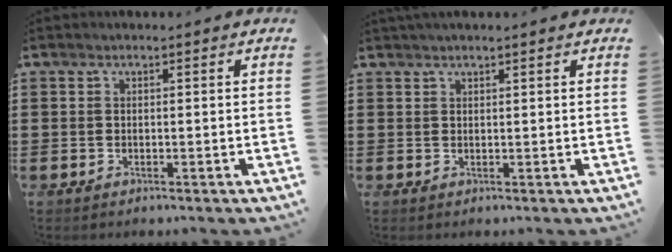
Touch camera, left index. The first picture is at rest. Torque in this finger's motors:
{"motor_torque": [-1.83, -0.07, -0.76, 0.03]}